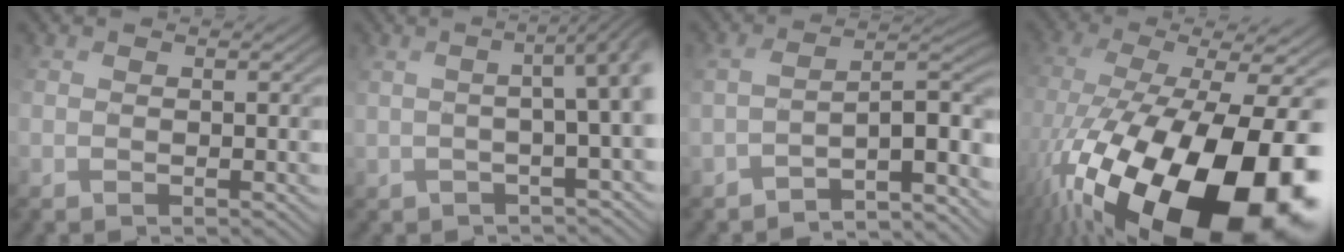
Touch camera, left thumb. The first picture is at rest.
{"total": 7.1, "force": [0.1, 2.2, 6.8], "torque": [-0.047, 0.015, -0.003]}
{"total": 8.1, "force": [-6.5, 1.7, 4.5], "torque": [-0.053, 0.020, -0.098]}
{"total": 19.7, "force": [-9.1, 8.4, 15.4], "torque": [-0.271, -0.051, -0.117]}